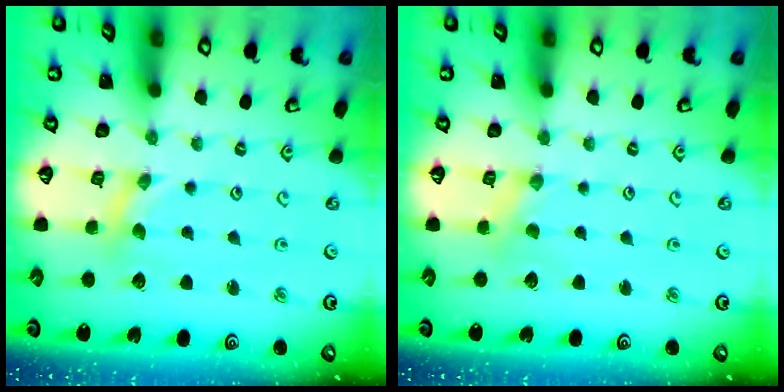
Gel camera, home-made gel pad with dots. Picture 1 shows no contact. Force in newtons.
{"total": 0.9, "press": 0.9, "slide": 0.1}